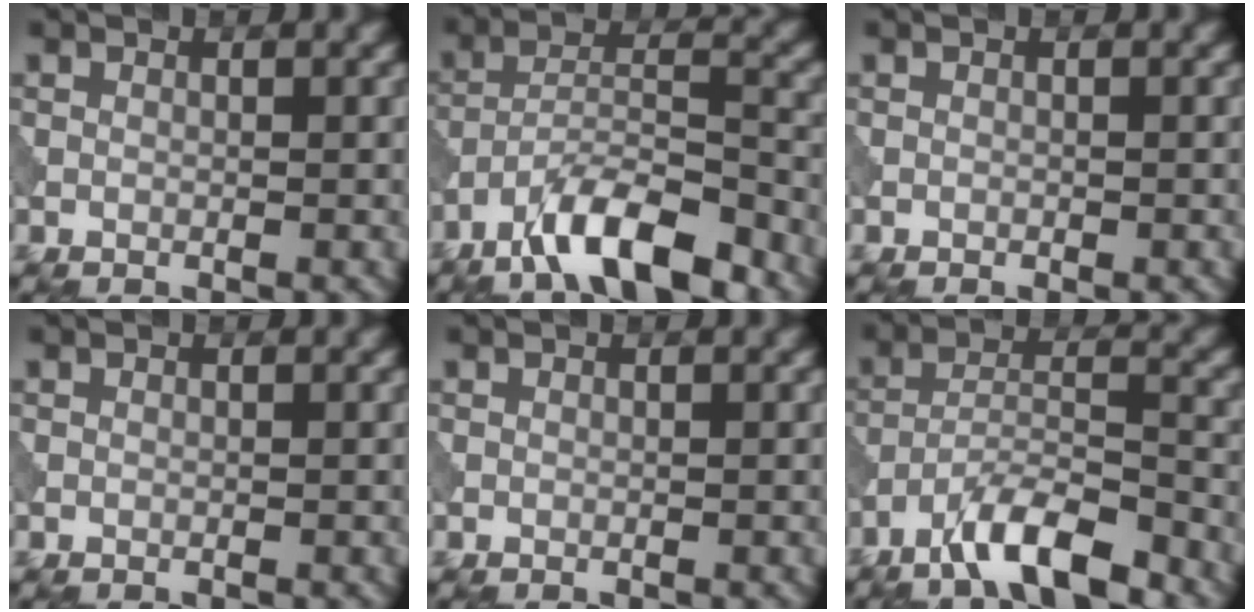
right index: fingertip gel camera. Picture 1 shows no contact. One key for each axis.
{"total": 8.1, "fx": -5.8, "fy": 2.1, "fz": 5.2, "tx": -0.086, "ty": 0.008, "tz": -0.106}
{"total": 0.0}
{"total": 0.0}
{"total": 0.0}
{"total": 6.8, "fx": -5.0, "fy": 1.5, "fz": 4.3, "tx": -0.071, "ty": 0.006, "tz": -0.093}